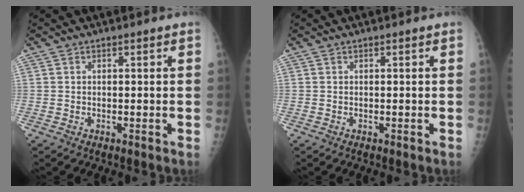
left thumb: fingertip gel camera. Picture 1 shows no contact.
{"total": 0.0}